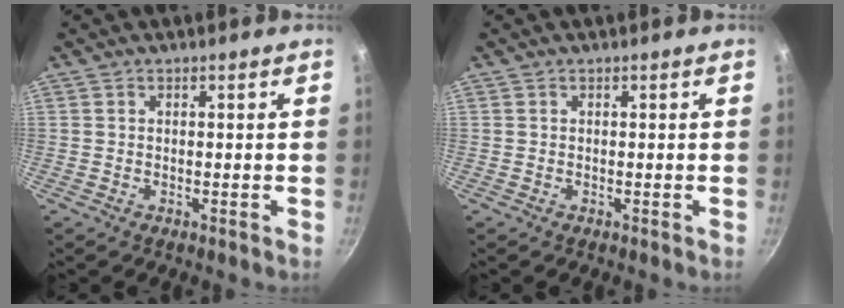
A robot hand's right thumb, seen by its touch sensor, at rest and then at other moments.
{"total": 0.0}